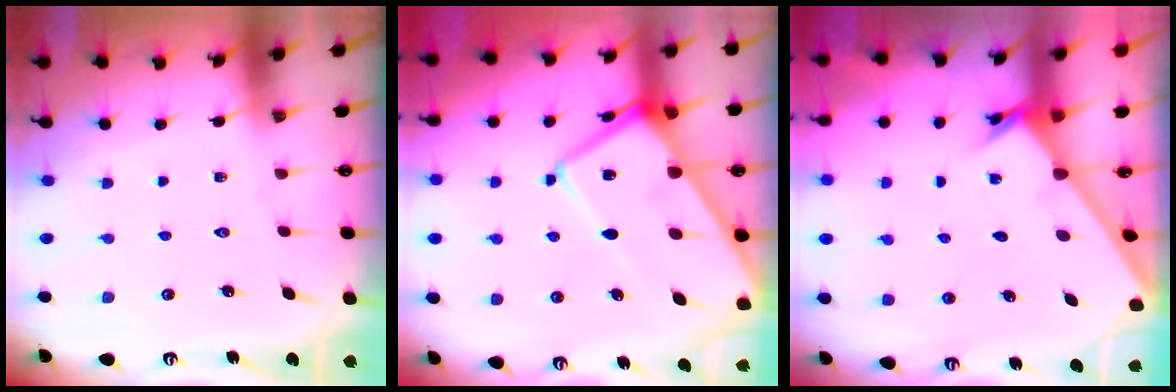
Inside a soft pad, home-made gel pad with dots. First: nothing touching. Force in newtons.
{"total": 15.3, "press": 15.2, "slide": 1.6}
{"total": 2.0, "press": 2.0, "slide": 0.1}